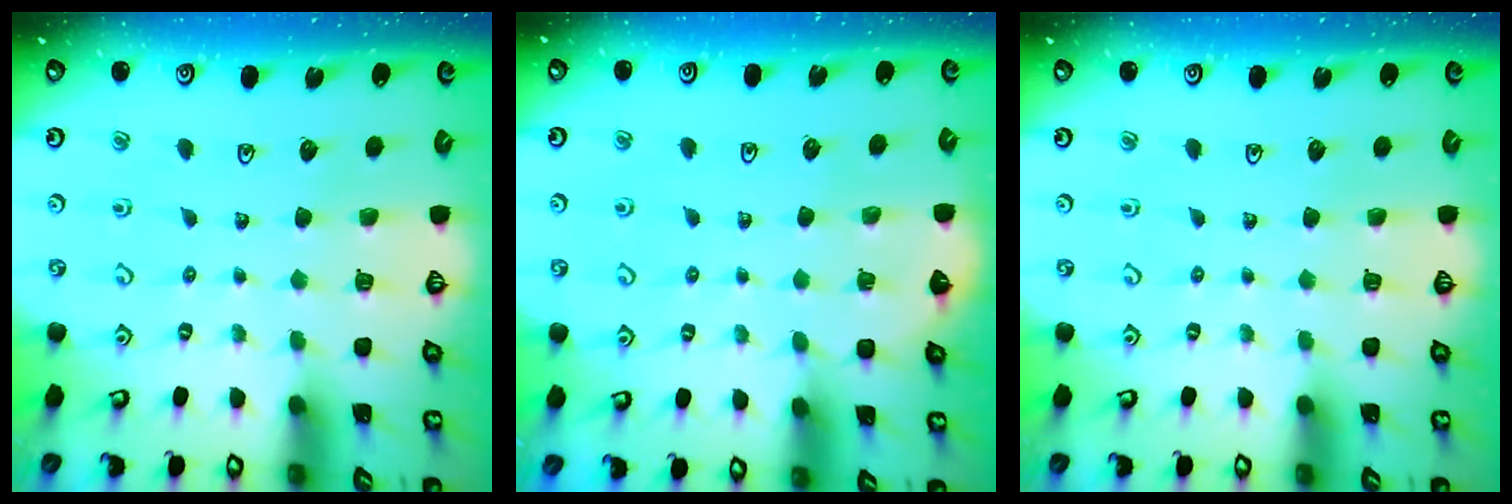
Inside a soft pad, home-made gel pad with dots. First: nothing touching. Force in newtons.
{"total": 2.1, "press": 2.1, "slide": 0.2}
{"total": 0.0}